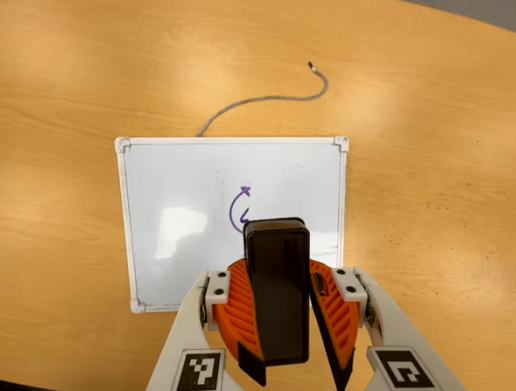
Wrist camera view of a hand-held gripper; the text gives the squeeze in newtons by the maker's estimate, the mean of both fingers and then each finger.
{"total": 11.8, "left": 12.1, "right": 11.5}